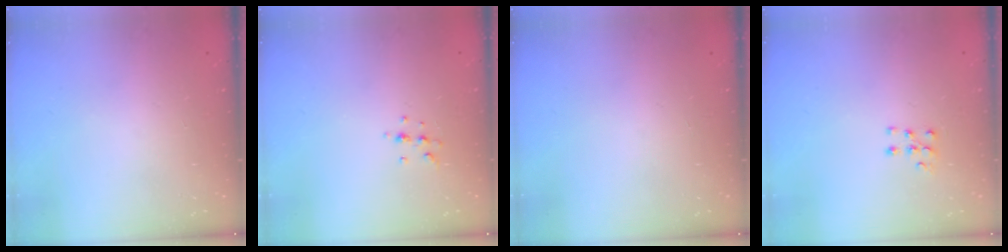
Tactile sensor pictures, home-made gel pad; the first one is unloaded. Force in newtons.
{"total": 5.3, "press": 5.1, "slide": 1.5}
{"total": 0.0}
{"total": 6.1, "press": 6.0, "slide": 0.5}